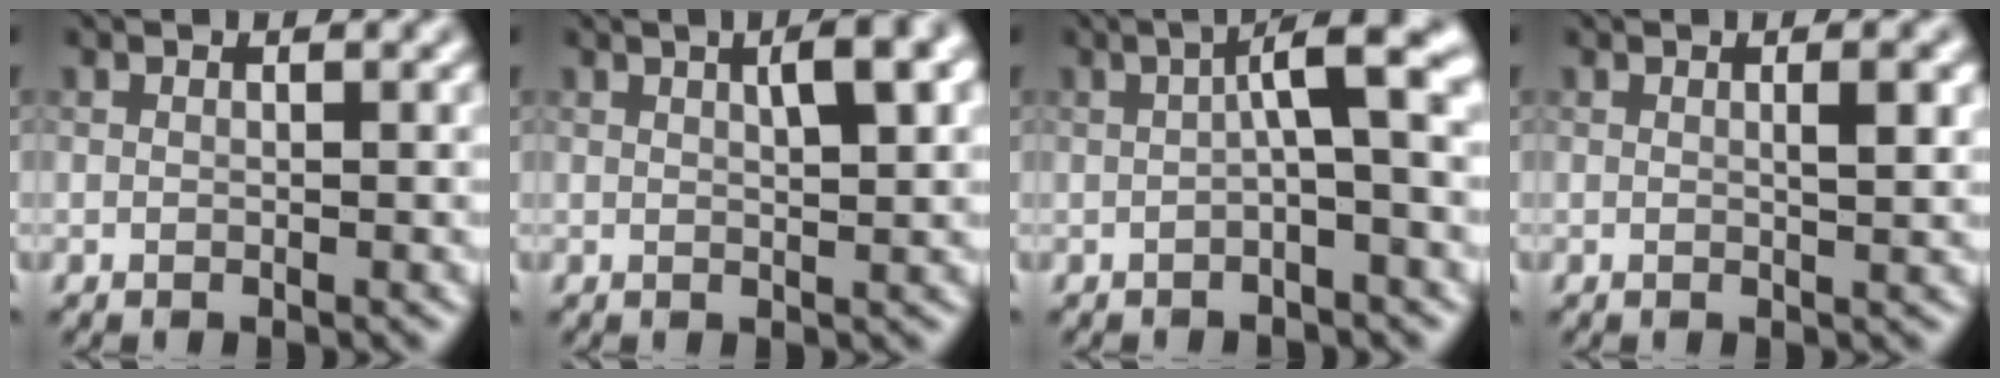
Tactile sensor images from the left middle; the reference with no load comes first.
{"total": 4.1, "force": [1.6, 1.0, 3.7], "torque": [-0.049, 0.009, 0.021]}
{"total": 4.7, "force": [0.1, 0.7, 4.7], "torque": [-0.075, 0.018, -0.006]}
{"total": 1.7, "force": [0.4, 0.3, 1.6], "torque": [-0.023, 0.001, 0.004]}